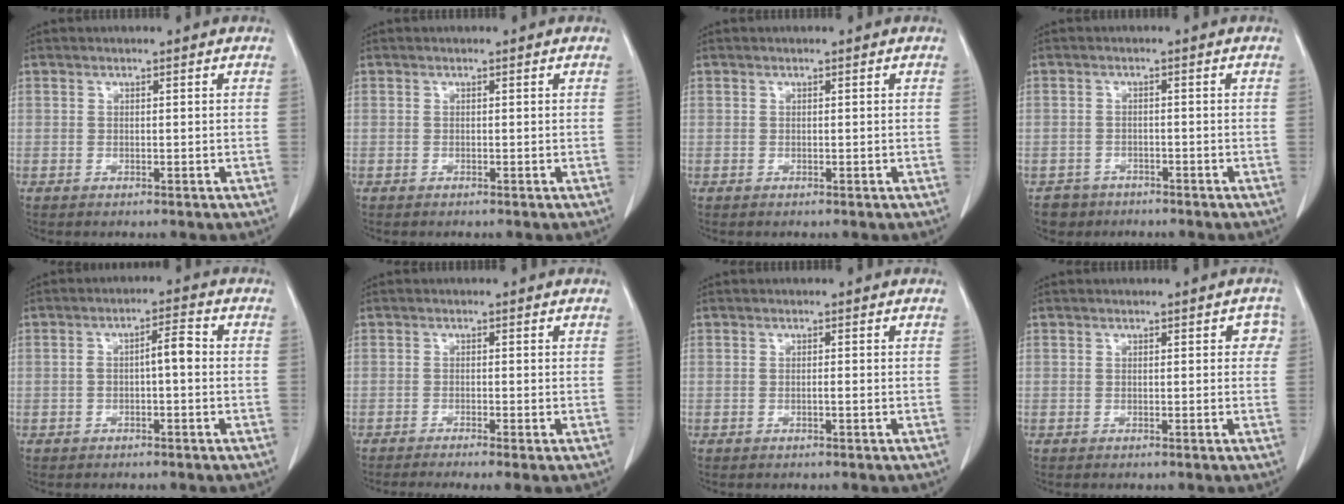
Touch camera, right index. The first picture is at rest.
{"total": 0.0}
{"total": 0.0}
{"total": 3.1, "force": [-2.2, 2.1, -0.4], "torque": [0.003, 0.007, -0.038]}
{"total": 3.8, "force": [-0.3, 0.9, 3.7], "torque": [-0.061, 0.018, -0.004]}
{"total": 9.8, "force": [-8.3, -1.8, 4.9], "torque": [-0.053, -0.026, -0.127]}
{"total": 0.5, "force": [-0.2, 0.0, 0.5], "torque": [-0.008, 0.002, -0.003]}
{"total": 2.0, "force": [0.5, 1.3, 1.4], "torque": [-0.002, 0.012, -0.001]}